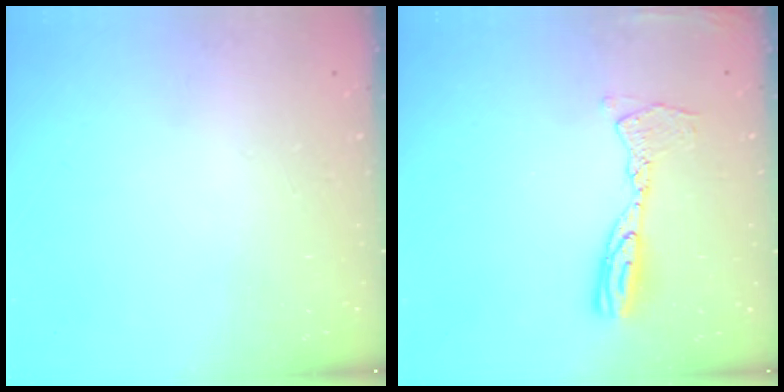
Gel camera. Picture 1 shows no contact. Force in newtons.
{"total": 10.3, "press": 10.3, "slide": 1.0}